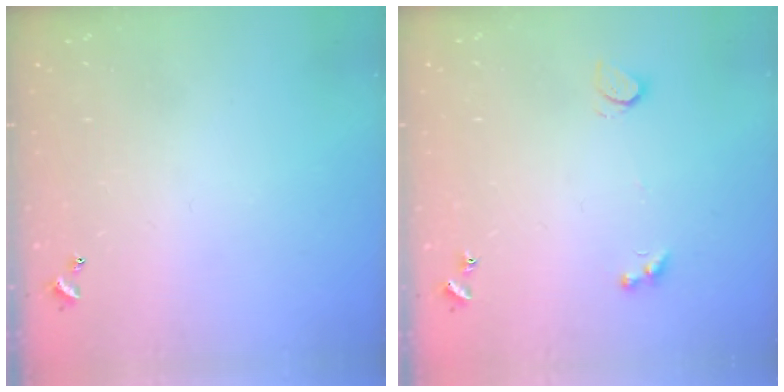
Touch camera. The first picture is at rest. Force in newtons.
{"total": 1.7, "press": 1.6, "slide": 0.6}